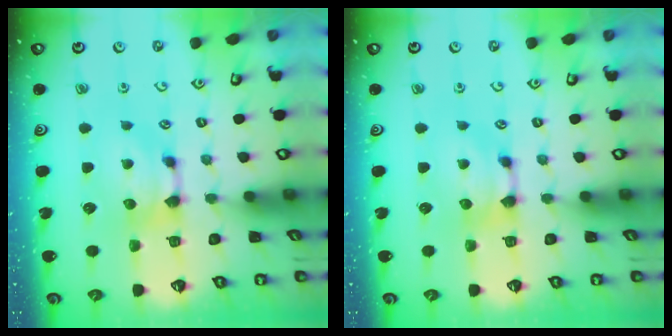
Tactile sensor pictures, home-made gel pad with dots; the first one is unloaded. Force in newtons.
{"total": 0.0}